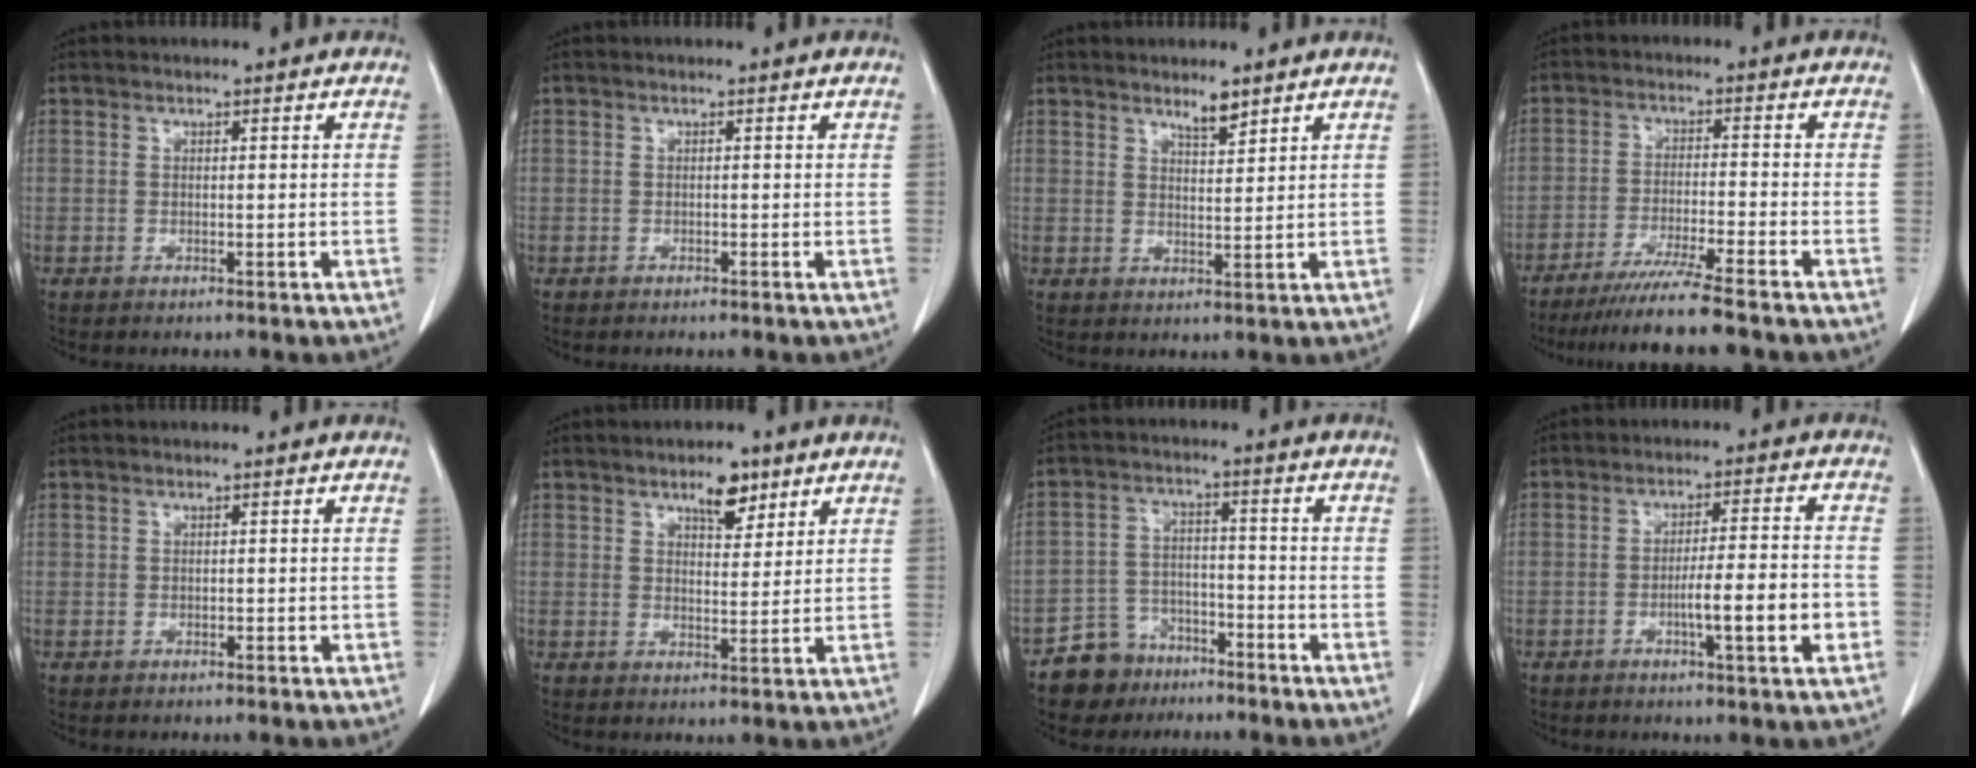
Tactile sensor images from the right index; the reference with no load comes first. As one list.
[{"total": 0.0}, {"total": 2.9, "force": [2.4, 0.5, 1.6], "torque": [-0.031, -0.005, 0.043]}, {"total": 8.8, "force": [-7.3, -1.5, 4.7], "torque": [-0.068, -0.030, -0.121]}, {"total": 0.5, "force": [0.1, 0.4, 0.3], "torque": [-0.003, 0.003, 0.004]}, {"total": 4.9, "force": [3.2, 2.0, 3.0], "torque": [-0.047, 0.000, 0.052]}, {"total": 6.7, "force": [-5.0, 4.5, 0.3], "torque": [0.000, 0.010, -0.090]}, {"total": 8.3, "force": [-2.6, 0.2, 7.9], "torque": [-0.118, 0.001, -0.041]}]